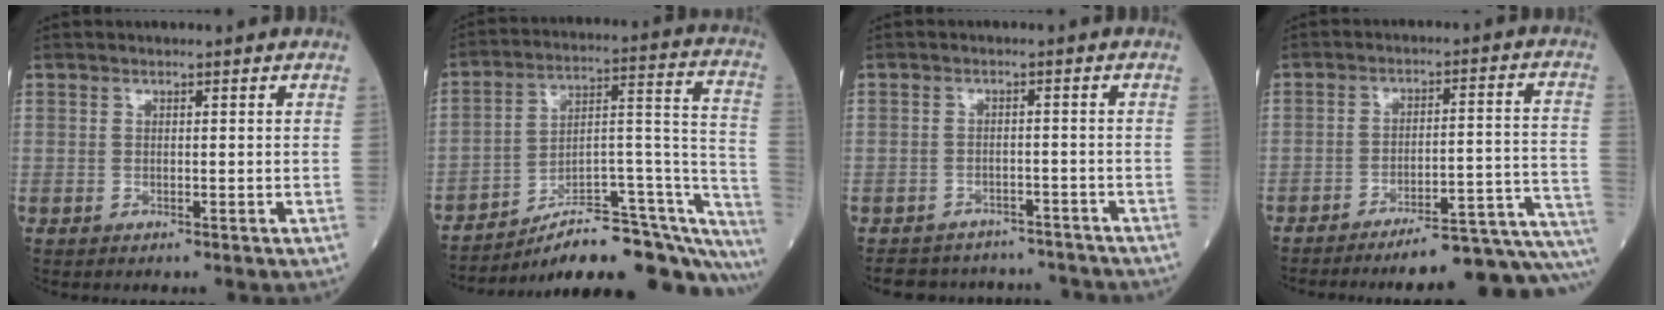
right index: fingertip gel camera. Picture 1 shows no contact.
{"total": 25.3, "force": [-21.1, 5.1, 13.1], "torque": [-0.098, 0.046, -0.298]}
{"total": 9.3, "force": [-8.6, 3.7, 0.4], "torque": [0.001, 0.021, -0.103]}
{"total": 18.9, "force": [-17.0, -0.5, 8.3], "torque": [-0.037, 0.018, -0.224]}